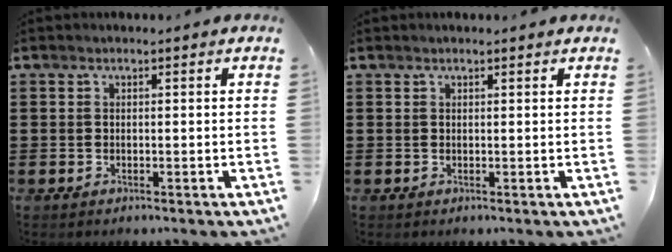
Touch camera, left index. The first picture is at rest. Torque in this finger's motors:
{"motor_torque": [1.33, 0.57, 0.11, -0.01]}